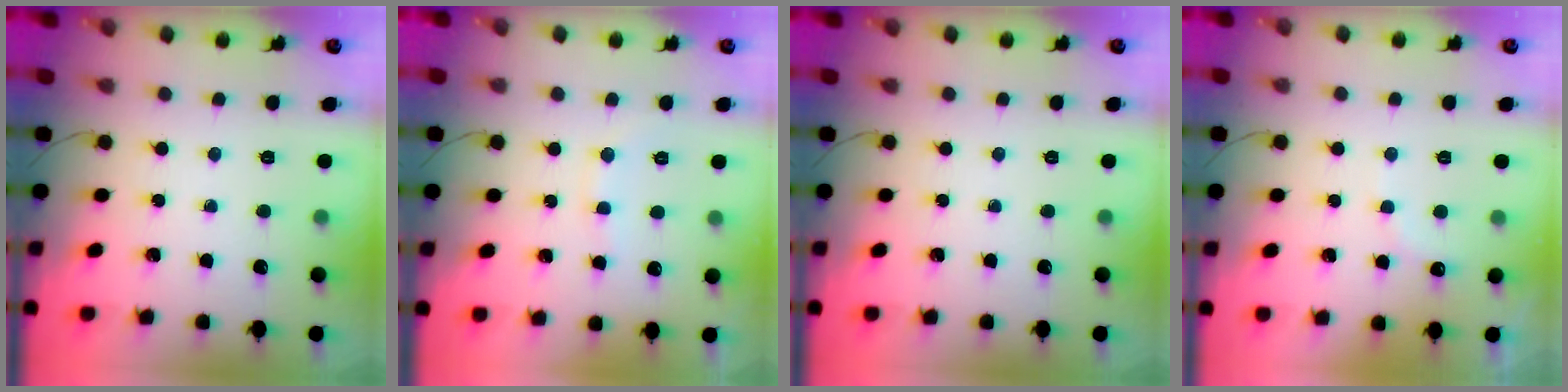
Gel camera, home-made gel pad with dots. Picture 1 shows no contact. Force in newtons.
{"total": 7.3, "press": 7.2, "slide": 1.4}
{"total": 0.0}
{"total": 6.6, "press": 6.5, "slide": 1.2}